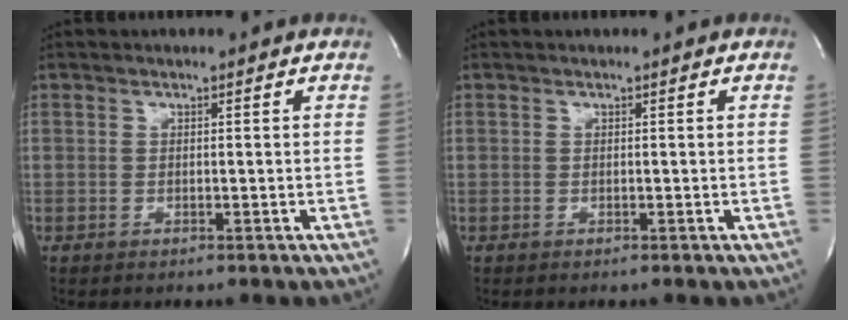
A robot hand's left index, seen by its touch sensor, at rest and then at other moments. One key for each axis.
{"total": 0.0}